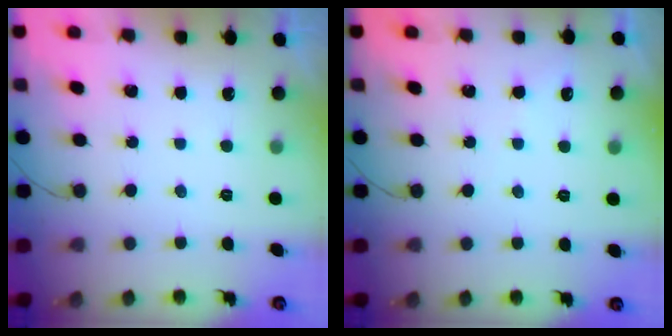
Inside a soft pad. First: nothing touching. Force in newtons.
{"total": 2.7, "press": 2.6, "slide": 0.5}